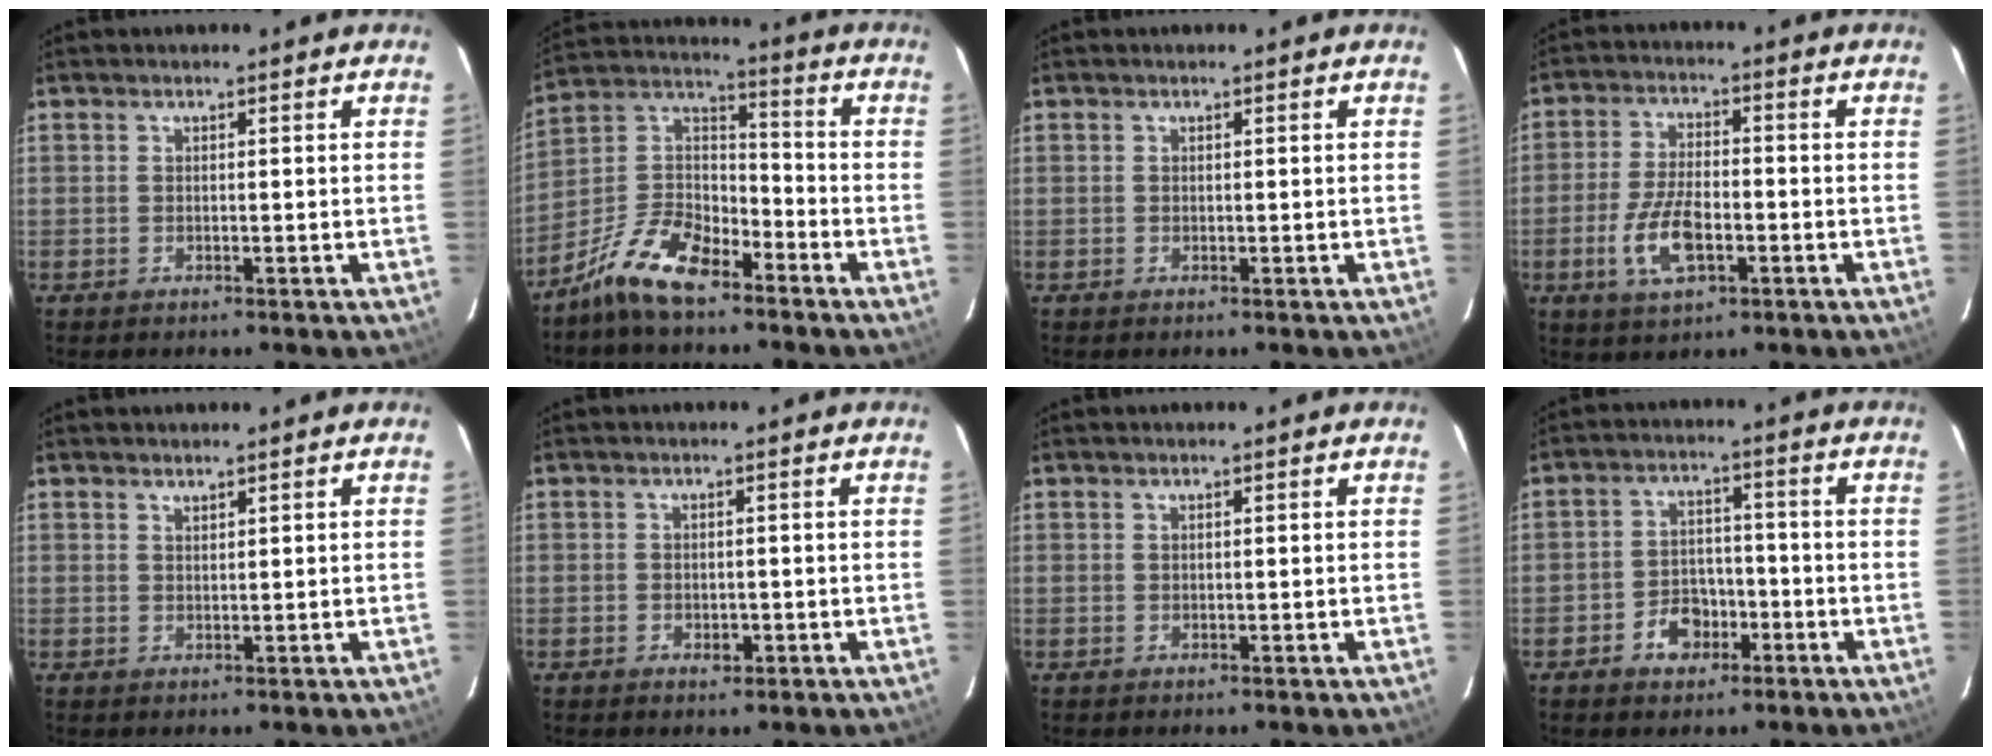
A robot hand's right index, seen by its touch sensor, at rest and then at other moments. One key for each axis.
{"total": 12.9, "fx": -9.0, "fy": 5.5, "fz": 7.5, "tx": -0.163, "ty": 0.026, "tz": -0.174}
{"total": 0.0}
{"total": 9.4, "fx": -3.2, "fy": 4.1, "fz": 7.8, "tx": -0.164, "ty": -0.005, "tz": -0.058}
{"total": 0.9, "fx": 0.8, "fy": 0.2, "fz": 0.2, "tx": -0.004, "ty": 0.001, "tz": 0.016}
{"total": 1.8, "fx": -0.7, "fy": 1.4, "fz": 1.0, "tx": -0.014, "ty": 0.001, "tz": -0.007}
{"total": 0.0}
{"total": 6.3, "fx": -3.4, "fy": 4.6, "fz": 2.8, "tx": -0.063, "ty": 0.018, "tz": -0.045}